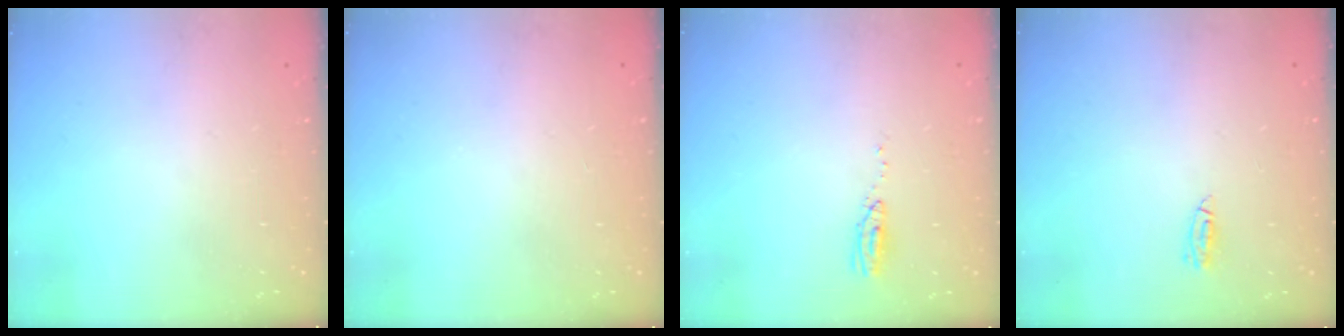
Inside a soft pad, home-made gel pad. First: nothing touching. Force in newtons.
{"total": 0.0}
{"total": 3.9, "press": 3.7, "slide": 1.4}
{"total": 7.0, "press": 3.8, "slide": 5.9}